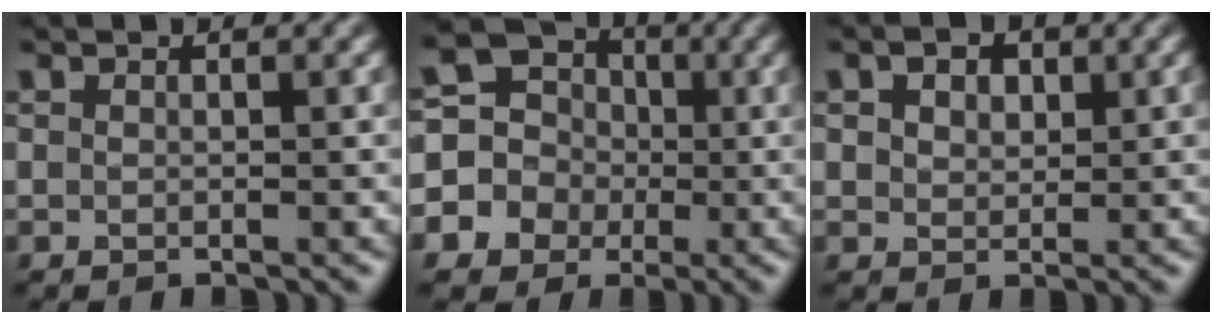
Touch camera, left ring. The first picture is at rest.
{"total": 11.6, "force": [-1.2, 10.9, 3.6], "torque": [-0.098, 0.009, -0.059]}
{"total": 3.4, "force": [1.7, 2.2, 1.9], "torque": [-0.037, 0.008, 0.018]}